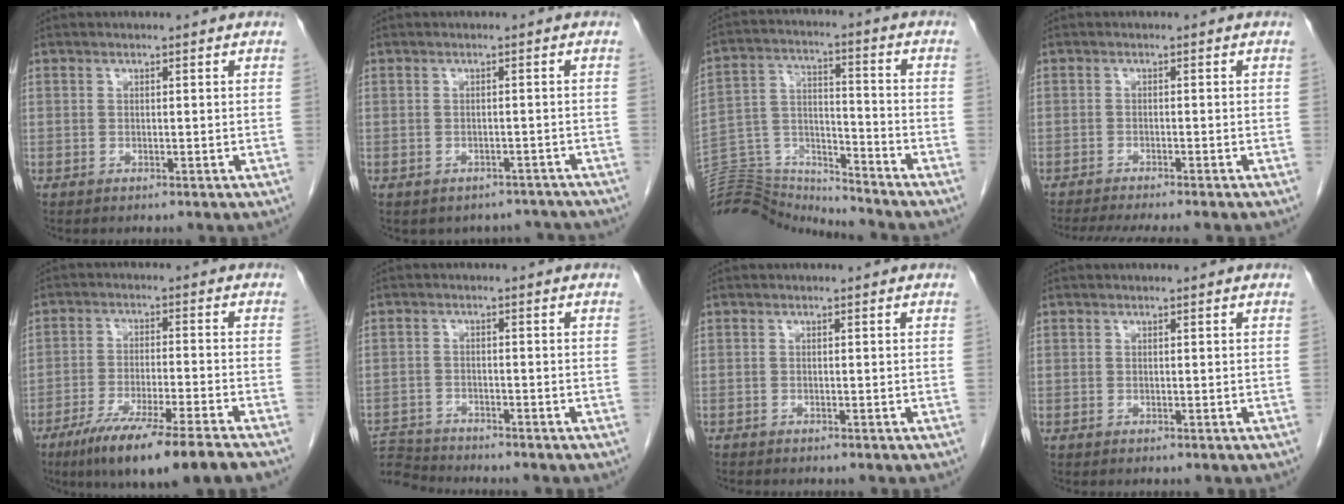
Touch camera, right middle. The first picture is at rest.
{"total": 5.8, "force": [-5.0, 3.0, 0.2], "torque": [0.009, 0.017, -0.053]}
{"total": 15.0, "force": [-14.9, 1.2, 0.9], "torque": [-0.020, 0.048, -0.257]}
{"total": 8.0, "force": [-7.0, 0.1, 3.9], "torque": [-0.046, -0.014, -0.107]}
{"total": 13.3, "force": [-9.8, -0.4, 9.0], "torque": [-0.144, -0.039, -0.160]}
{"total": 6.8, "force": [-6.7, 0.5, -0.2], "torque": [0.003, 0.005, -0.124]}
{"total": 0.7, "force": [-0.6, 0.1, 0.1], "torque": [-0.003, -0.001, -0.011]}
{"total": 0.0}